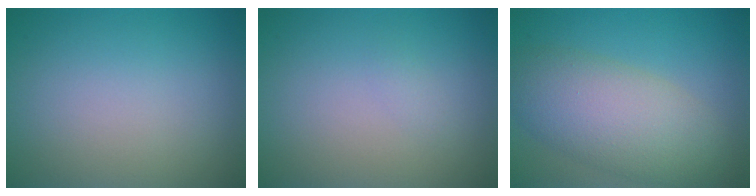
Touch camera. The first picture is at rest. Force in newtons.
{"total": 0.6, "press": 0.6, "slide": 0.1}
{"total": 7.2, "press": 7.2, "slide": 0.6}